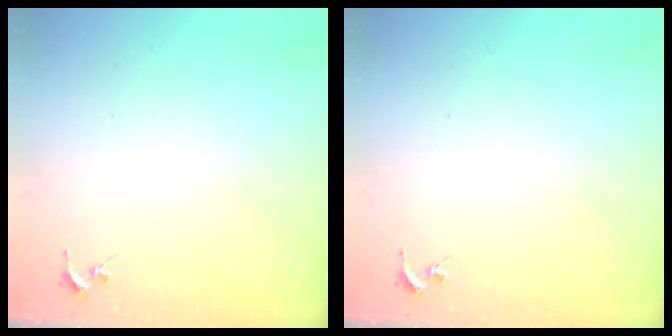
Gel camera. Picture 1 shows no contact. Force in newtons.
{"total": 0.0}